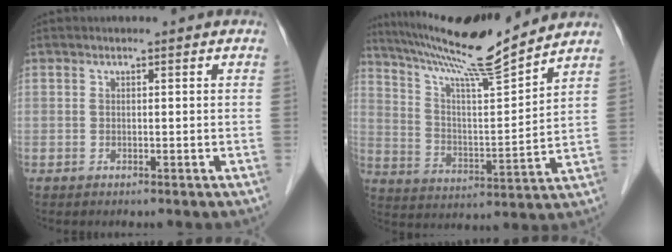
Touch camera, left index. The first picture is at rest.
{"total": 15.3, "force": [13.7, -1.2, 6.6], "torque": [-0.125, -0.002, 0.236]}